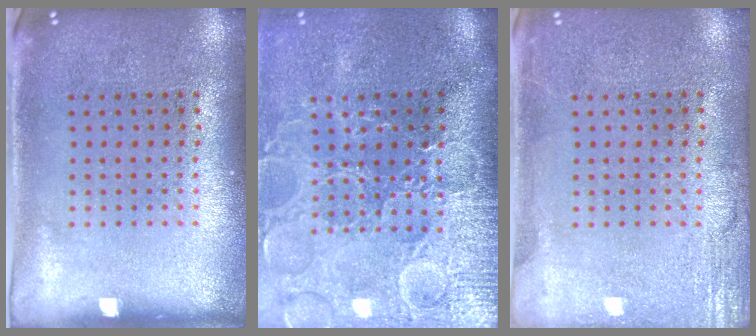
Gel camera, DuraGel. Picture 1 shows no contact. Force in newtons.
{"total": 4.3, "press": 3.8, "slide": 1.9}
{"total": 2.6, "press": 2.6, "slide": 0.3}